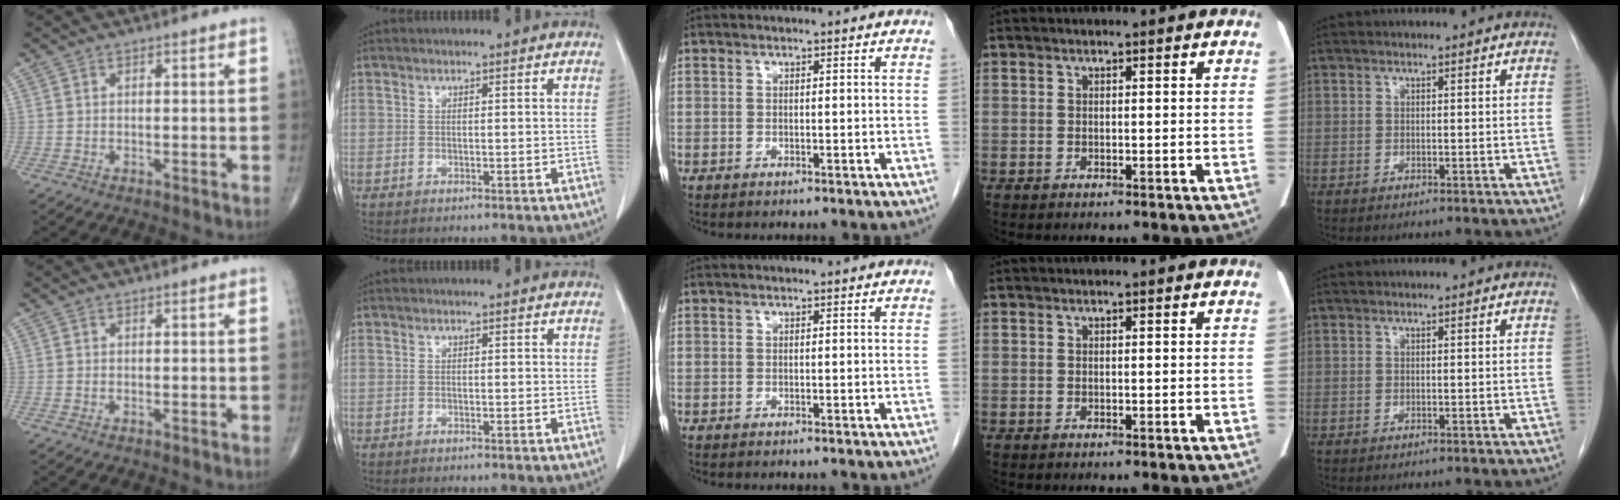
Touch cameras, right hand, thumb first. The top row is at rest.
{}